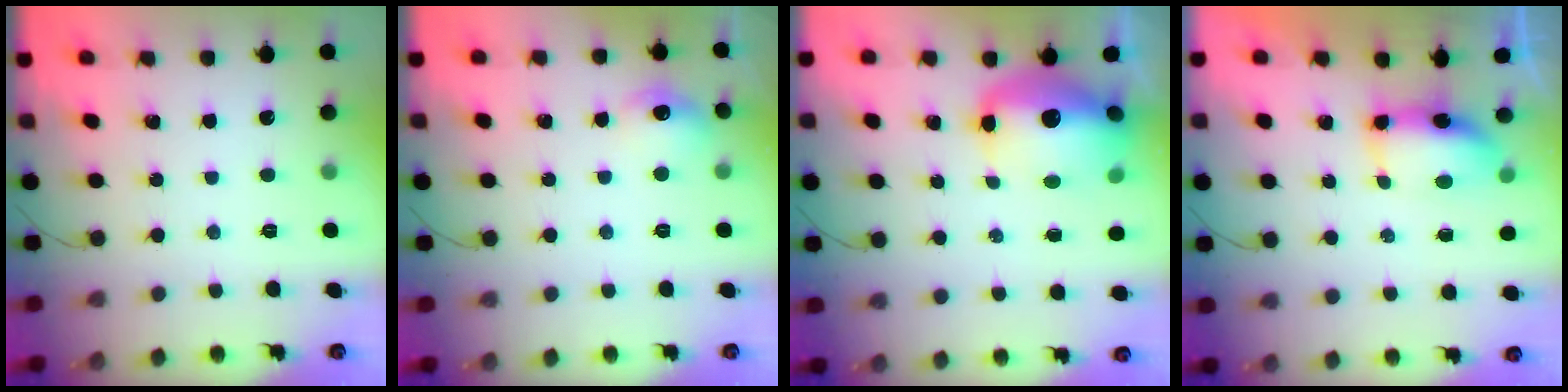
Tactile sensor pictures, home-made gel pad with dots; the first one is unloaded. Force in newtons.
{"total": 8.2, "press": 8.1, "slide": 1.2}
{"total": 16.8, "press": 14.2, "slide": 8.9}
{"total": 6.8, "press": 6.8, "slide": 0.7}